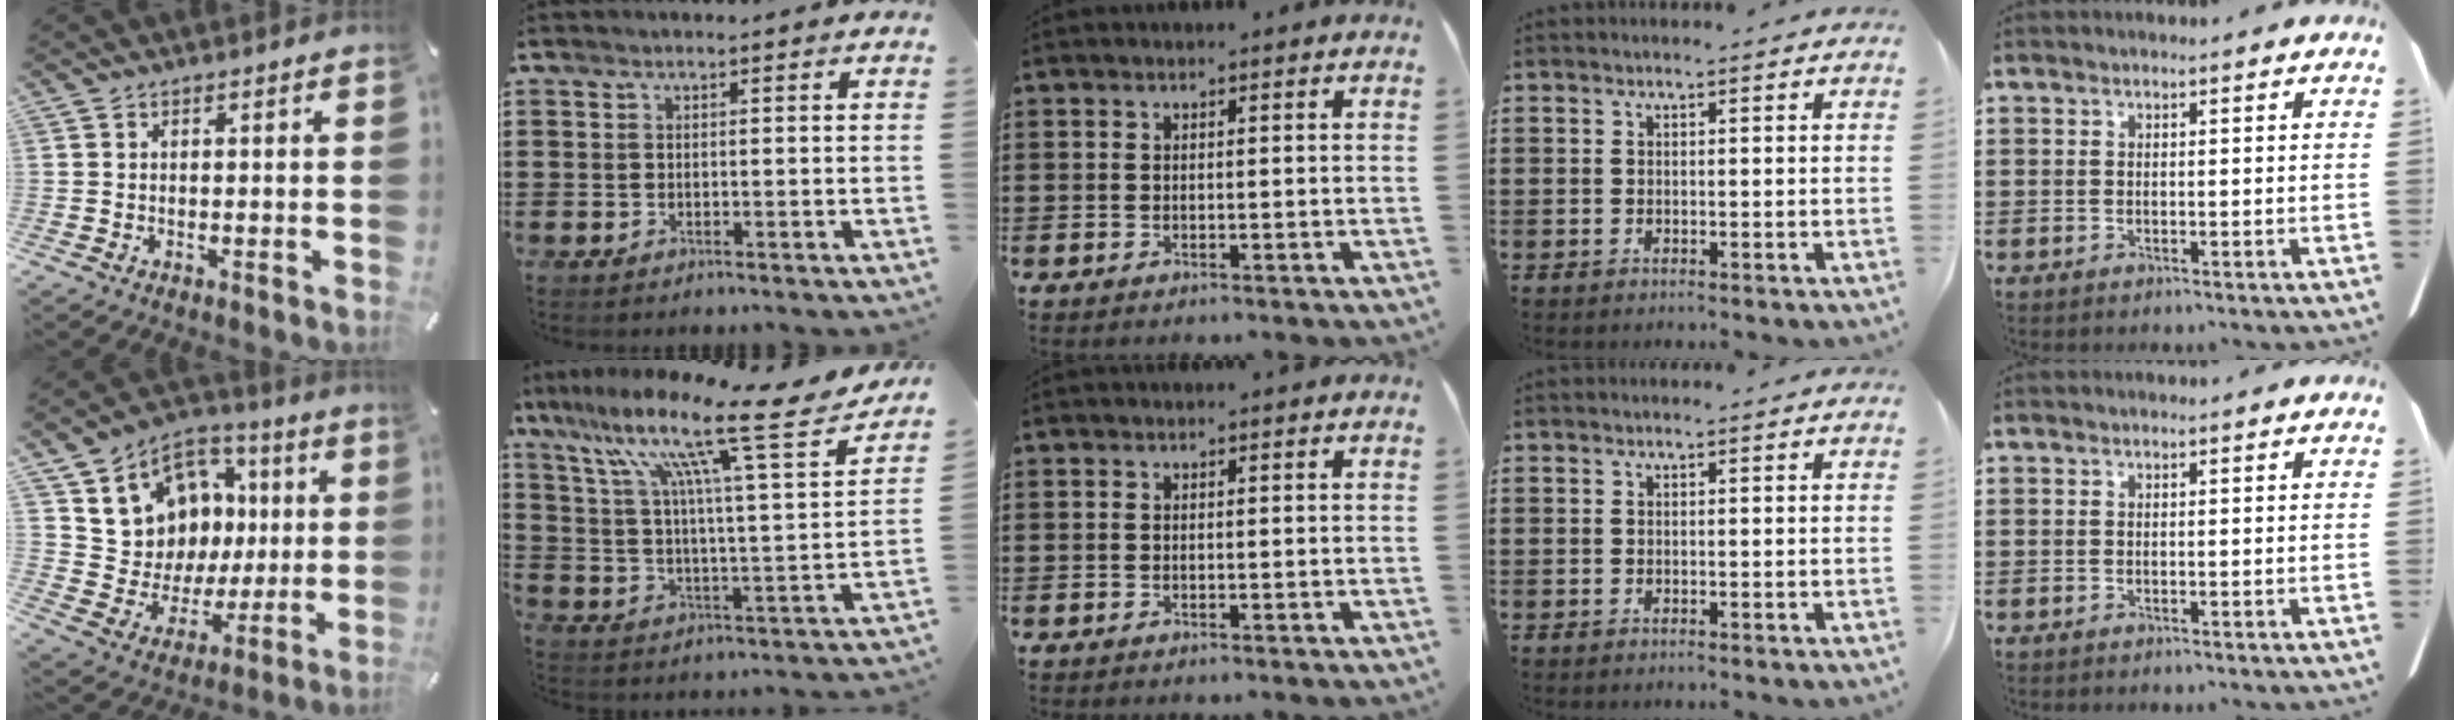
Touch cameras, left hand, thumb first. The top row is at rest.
{"thumb": {"total": 11.3, "force": [3.1, 10.7, 1.7], "torque": [-0.031, -0.038, 0.071]}, "index": {"total": 15.6, "force": [11.1, 1.3, 10.8], "torque": [-0.215, -0.070, 0.171]}}